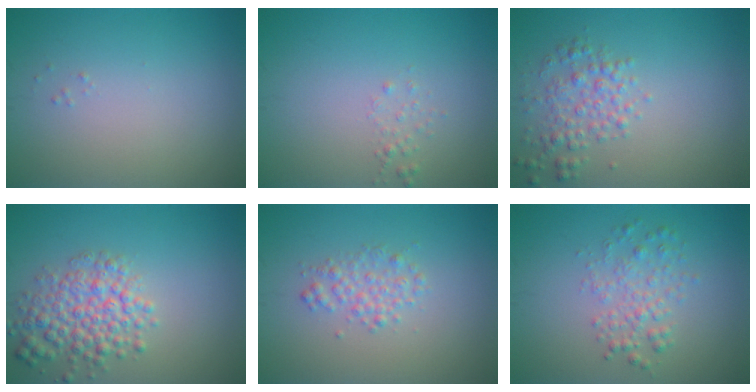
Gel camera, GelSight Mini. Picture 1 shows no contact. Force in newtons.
{"total": 0.7, "press": 0.7, "slide": 0.1}
{"total": 2.7, "press": 2.7, "slide": 0.1}
{"total": 4.6, "press": 4.6, "slide": 0.2}
{"total": 2.0, "press": 2.0, "slide": 0.0}
{"total": 2.5, "press": 2.5, "slide": 0.0}